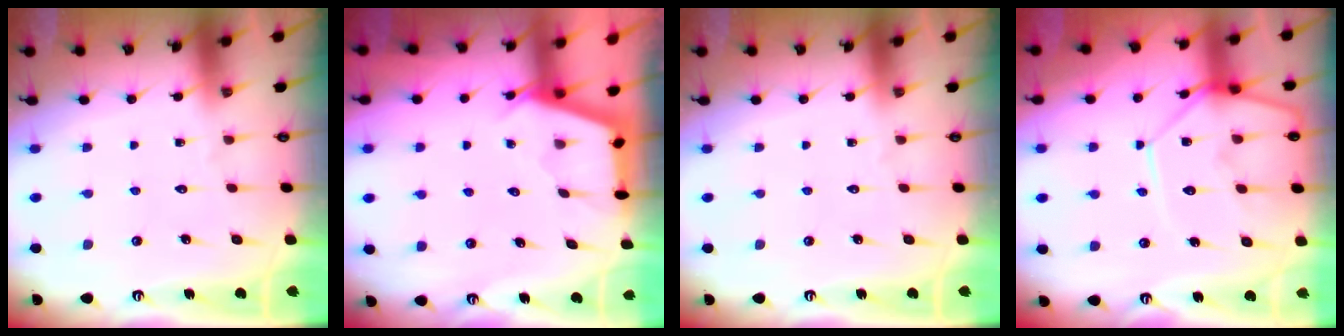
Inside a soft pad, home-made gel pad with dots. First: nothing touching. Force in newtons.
{"total": 2.6, "press": 2.6, "slide": 0.3}
{"total": 0.0}
{"total": 11.5, "press": 11.4, "slide": 1.0}